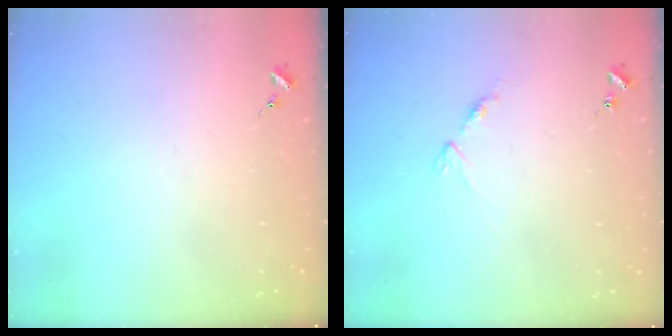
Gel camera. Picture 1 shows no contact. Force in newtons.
{"total": 7.8, "press": 7.8, "slide": 0.6}